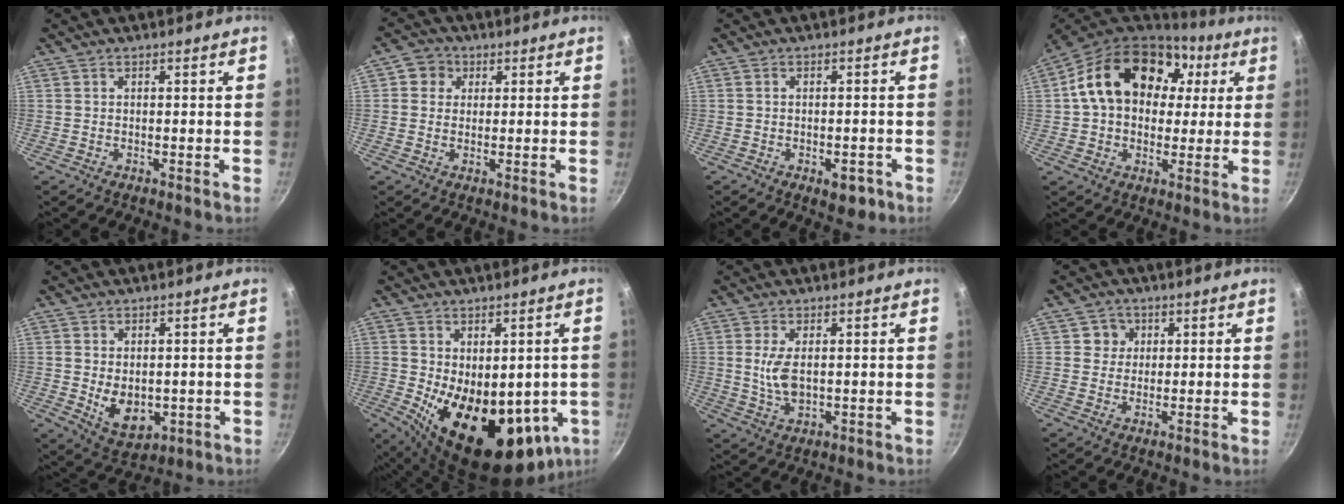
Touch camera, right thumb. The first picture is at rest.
{"total": 4.7, "force": [1.3, 4.3, 1.4], "torque": [0.008, -0.001, 0.012]}
{"total": 4.4, "force": [-2.1, 2.3, 3.2], "torque": [-0.029, 0.014, -0.020]}
{"total": 21.1, "force": [5.3, 15.1, 13.6], "torque": [-0.212, 0.026, 0.081]}
{"total": 8.0, "force": [-0.5, 5.5, 5.8], "torque": [-0.079, -0.013, 0.013]}
{"total": 19.7, "force": [-3.0, 11.0, 16.0], "torque": [-0.205, -0.034, -0.014]}
{"total": 5.5, "force": [0.7, 2.6, 4.8], "torque": [-0.094, -0.007, 0.016]}
{"total": 3.6, "force": [1.0, 3.4, 0.5], "torque": [0.021, 0.003, 0.011]}